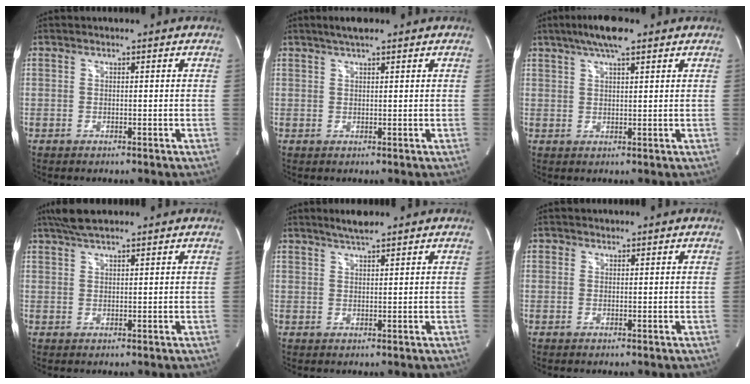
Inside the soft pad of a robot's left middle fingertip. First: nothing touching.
{"total": 3.0, "force": [2.3, 0.6, 1.9], "torque": [-0.041, 0.013, 0.041]}
{"total": 6.4, "force": [4.4, 1.0, 4.5], "torque": [-0.085, 0.019, 0.074]}
{"total": 5.1, "force": [4.2, 0.8, 2.8], "torque": [-0.056, 0.025, 0.079]}
{"total": 3.2, "force": [2.7, 0.3, 1.7], "torque": [-0.038, 0.006, 0.051]}
{"total": 0.6, "force": [0.4, 0.5, 0.0], "torque": [0.003, 0.000, 0.006]}